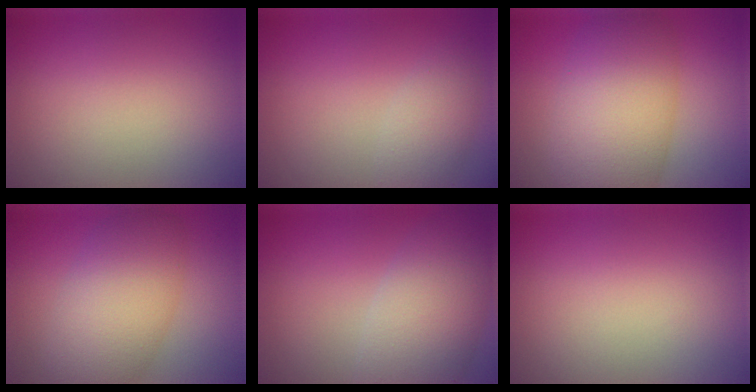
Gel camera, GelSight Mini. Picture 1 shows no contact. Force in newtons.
{"total": 2.5, "press": 2.5, "slide": 0.1}
{"total": 9.1, "press": 9.1, "slide": 0.2}
{"total": 7.3, "press": 7.3, "slide": 0.4}
{"total": 7.0, "press": 7.0, "slide": 0.5}
{"total": 0.0}